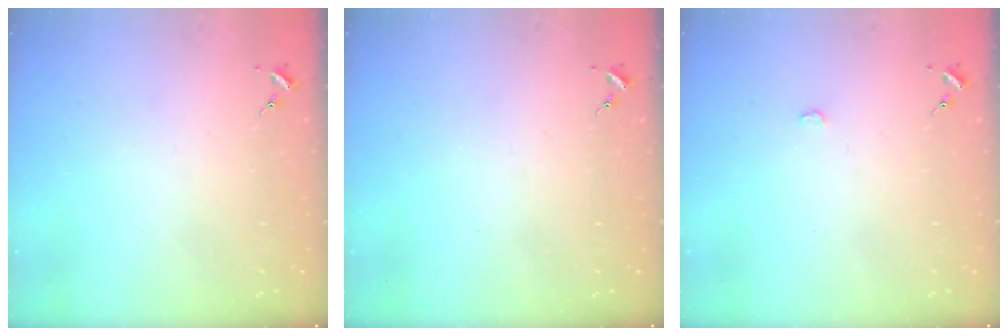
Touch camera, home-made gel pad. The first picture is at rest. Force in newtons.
{"total": 0.0}
{"total": 1.3, "press": 1.3, "slide": 0.1}